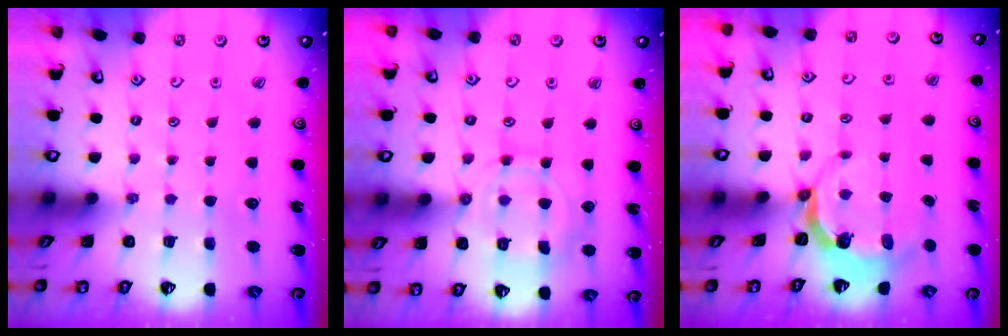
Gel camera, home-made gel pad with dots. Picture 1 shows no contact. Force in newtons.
{"total": 11.2, "press": 11.1, "slide": 0.7}
{"total": 4.4, "press": 3.3, "slide": 2.9}